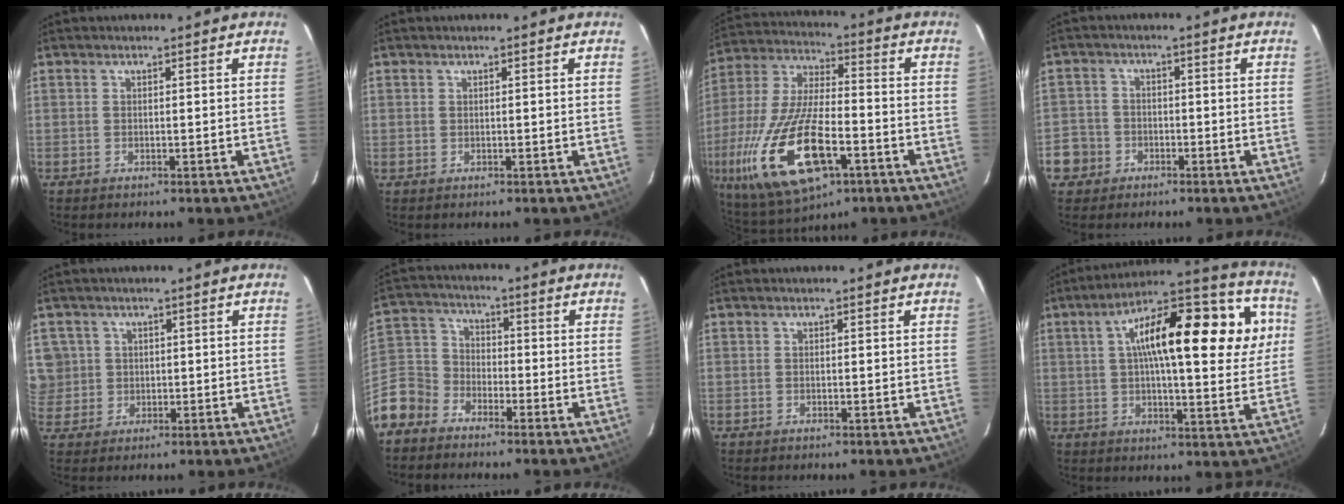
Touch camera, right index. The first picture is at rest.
{"total": 0.6, "force": [0.1, 0.6, 0.0], "torque": [0.005, 0.004, 0.000]}
{"total": 23.1, "force": [-9.1, 9.4, 19.1], "torque": [-0.414, -0.046, -0.157]}
{"total": 6.5, "force": [-2.7, 5.9, 1.0], "torque": [-0.027, 0.027, -0.047]}
{"total": 6.3, "force": [1.1, 6.2, 1.0], "torque": [-0.012, 0.016, 0.025]}
{"total": 10.0, "force": [-6.5, 7.3, 1.9], "torque": [-0.059, 0.034, -0.143]}
{"total": 0.0}
{"total": 24.5, "force": [6.5, 8.6, 21.9], "torque": [-0.355, 0.049, 0.088]}